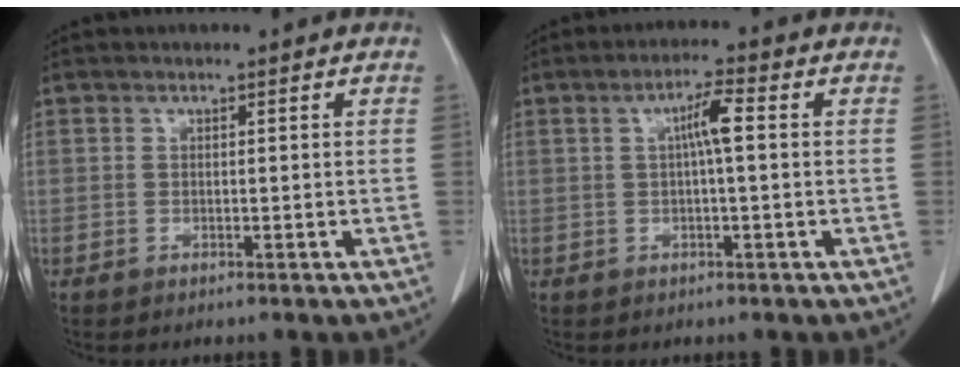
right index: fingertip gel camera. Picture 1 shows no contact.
{"total": 4.1, "force": [0.7, 0.4, 4.1], "torque": [-0.072, 0.012, 0.010]}